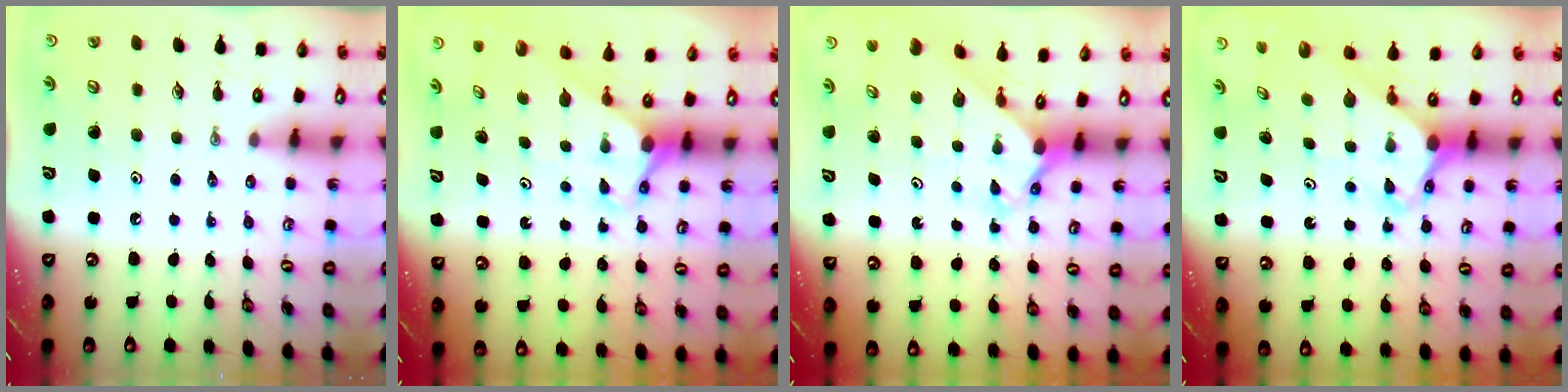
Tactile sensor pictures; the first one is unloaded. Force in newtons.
{"total": 2.7, "press": 2.7, "slide": 0.0}
{"total": 2.4, "press": 2.4, "slide": 0.2}
{"total": 2.4, "press": 2.4, "slide": 0.2}